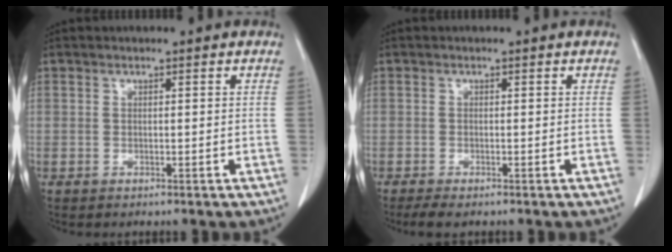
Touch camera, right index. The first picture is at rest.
{"total": 1.9, "force": [-1.4, 0.5, 1.2], "torque": [-0.026, -0.006, -0.024]}